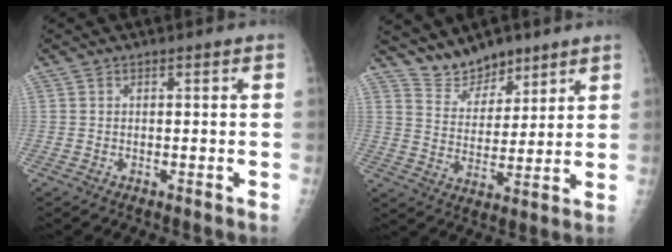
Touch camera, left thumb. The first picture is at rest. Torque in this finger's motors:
{"motor_torque": [-0.27, -0.24, 0.36, -0.26, -0.02]}